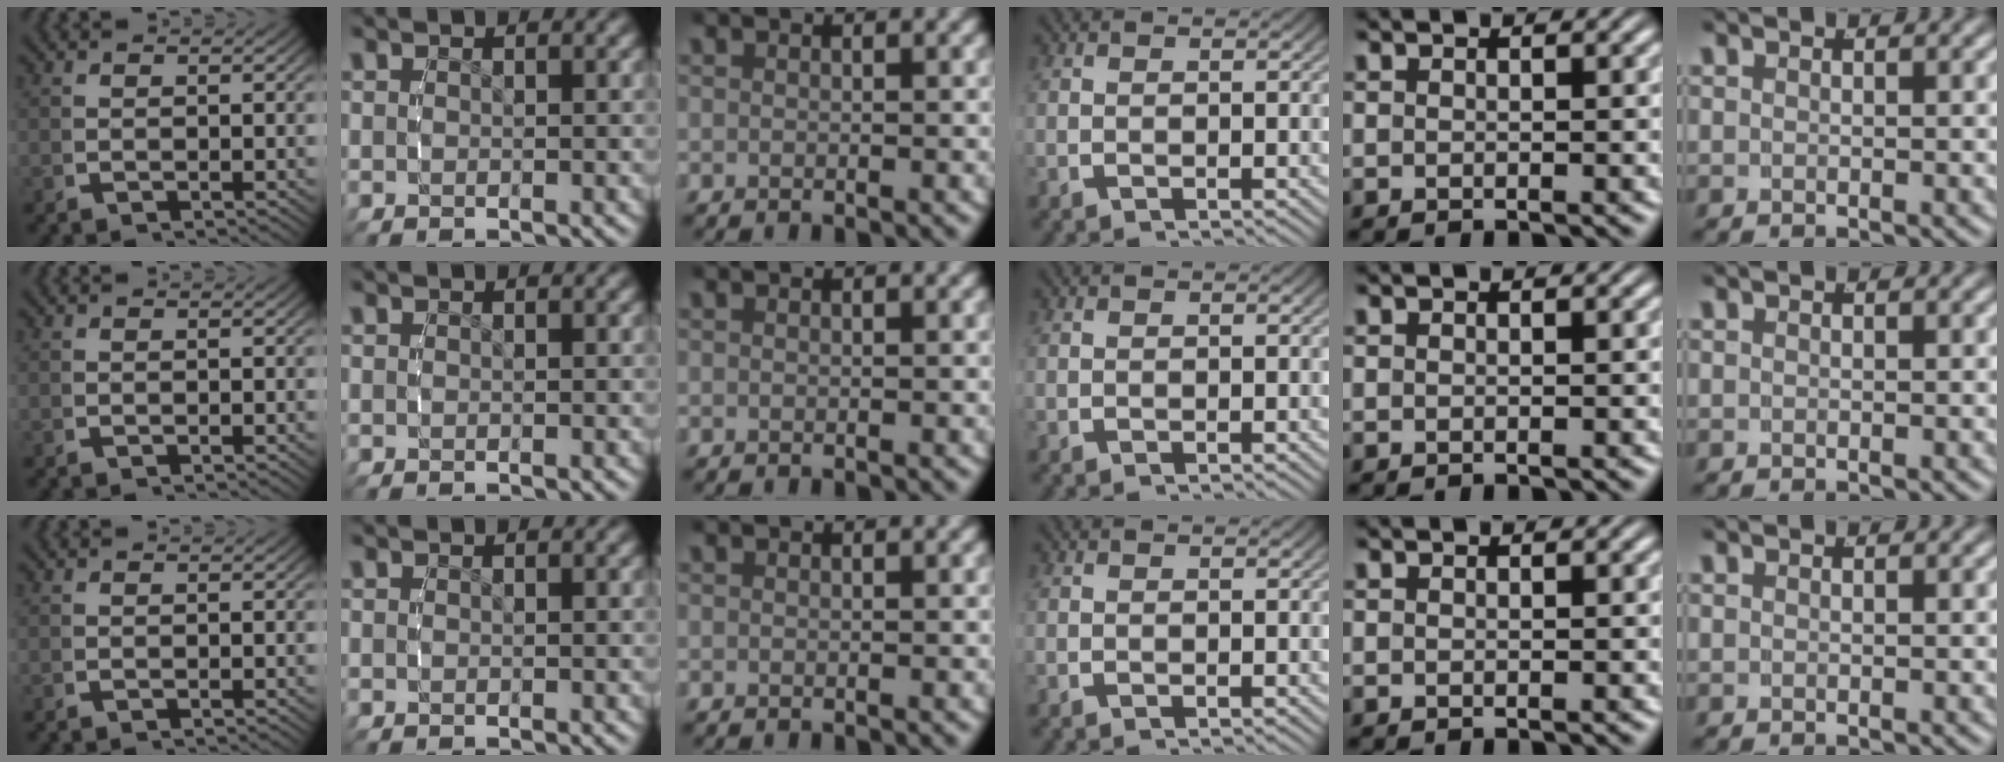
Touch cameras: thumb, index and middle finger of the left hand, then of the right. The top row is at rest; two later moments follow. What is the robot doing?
{"motion": "reach", "object": "jar lid"}